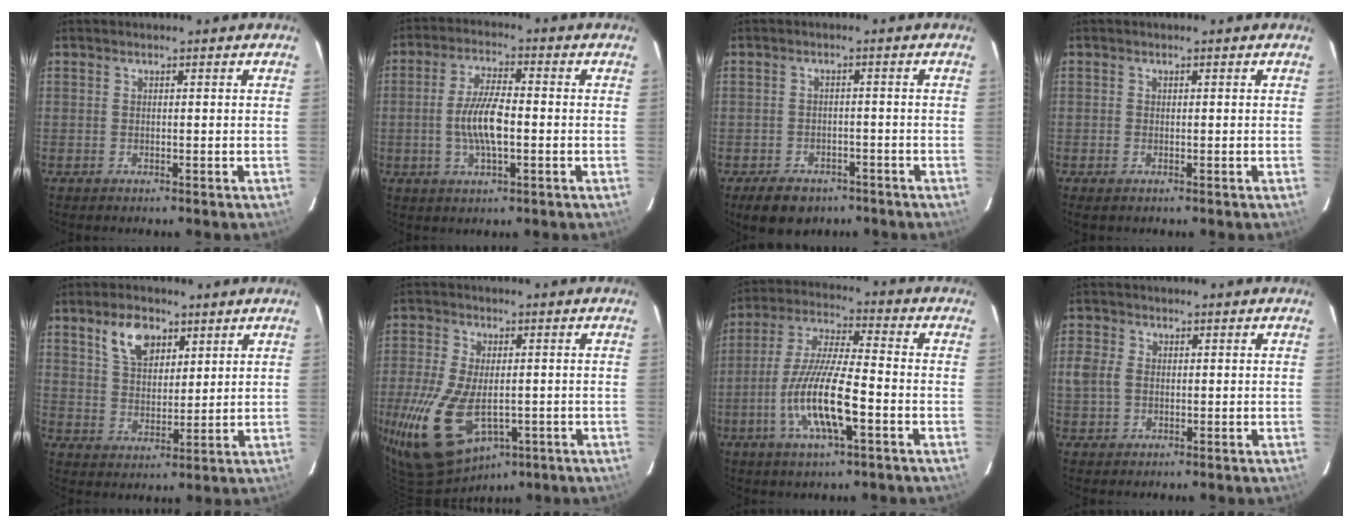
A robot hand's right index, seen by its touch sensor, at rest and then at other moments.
{"total": 8.2, "force": [-1.3, 2.5, 7.7], "torque": [-0.152, 0.003, -0.026]}
{"total": 7.6, "force": [-5.2, 4.6, 3.0], "torque": [-0.068, 0.004, -0.069]}
{"total": 0.8, "force": [-0.4, 0.5, 0.4], "torque": [-0.010, -0.002, -0.009]}
{"total": 8.4, "force": [4.6, 5.0, 4.9], "torque": [-0.087, 0.013, 0.088]}
{"total": 17.4, "force": [-5.1, 10.0, 13.4], "torque": [-0.293, -0.037, -0.079]}
{"total": 14.1, "force": [-4.9, 2.7, 13.0], "torque": [-0.266, -0.009, -0.095]}
{"total": 4.2, "force": [0.0, 3.4, 2.6], "torque": [-0.060, 0.006, 0.000]}